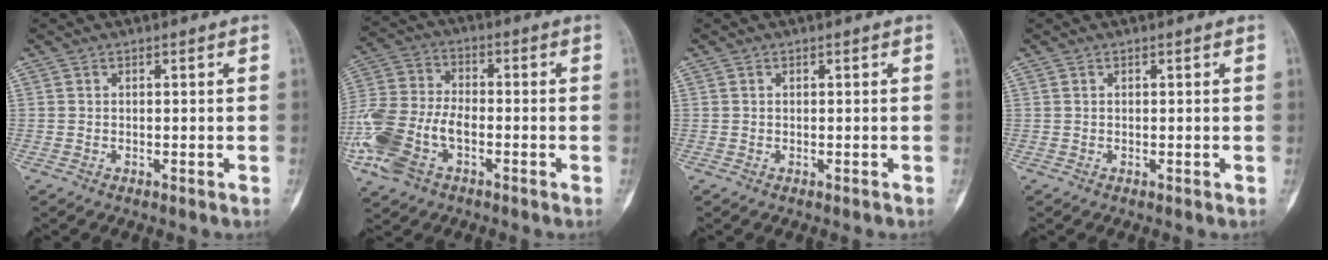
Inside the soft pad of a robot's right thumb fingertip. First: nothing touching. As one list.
[{"total": 15.3, "force": [-5.5, 9.3, 10.9], "torque": [-0.248, 0.022, -0.108]}, {"total": 0.0}, {"total": 0.0}]